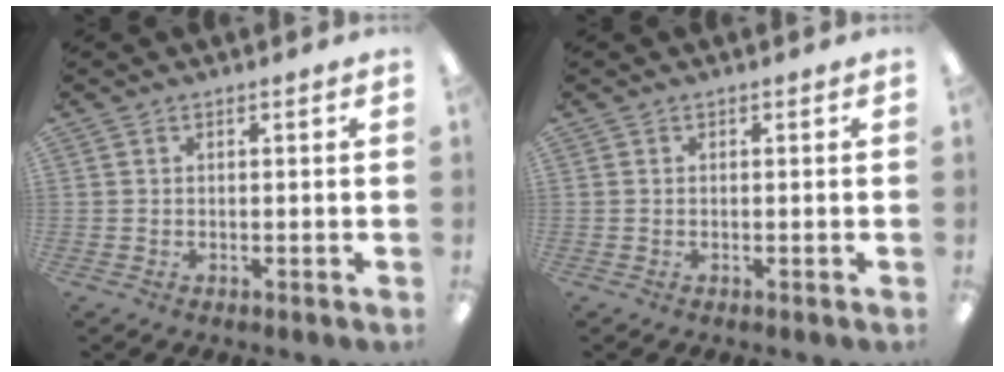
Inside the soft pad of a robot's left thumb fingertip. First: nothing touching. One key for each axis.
{"total": 0.0}